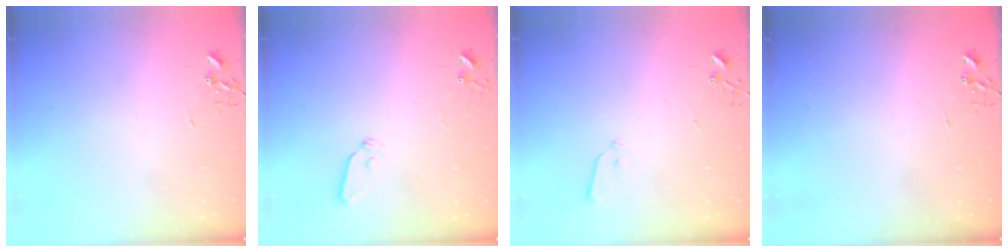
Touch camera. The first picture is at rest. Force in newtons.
{"total": 3.6, "press": 3.6, "slide": 0.5}
{"total": 3.5, "press": 3.4, "slide": 0.6}
{"total": 0.0}